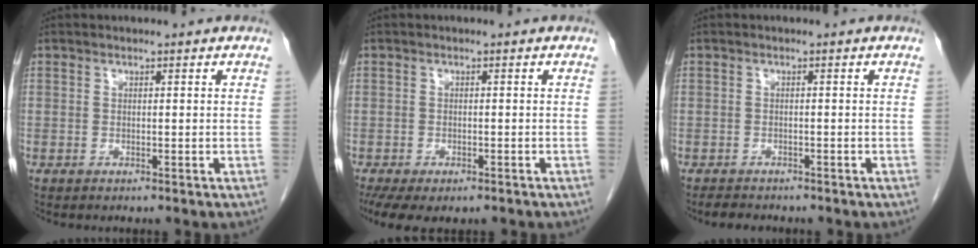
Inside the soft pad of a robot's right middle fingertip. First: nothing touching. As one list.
[{"total": 8.1, "force": [-5.5, 3.9, 4.5], "torque": [-0.085, -0.010, -0.079]}, {"total": 2.8, "force": [-2.4, 1.1, 0.8], "torque": [-0.019, -0.006, -0.035]}]